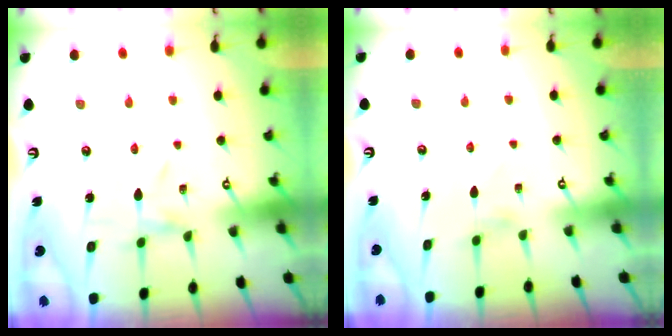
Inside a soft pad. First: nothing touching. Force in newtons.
{"total": 2.3, "press": 2.3, "slide": 0.3}